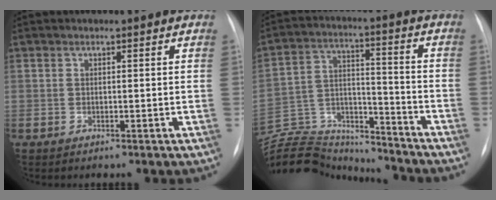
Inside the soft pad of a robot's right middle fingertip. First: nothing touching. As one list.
[{"total": 21.6, "force": [-20.6, 4.7, 4.8], "torque": [-0.137, 0.020, -0.330]}]